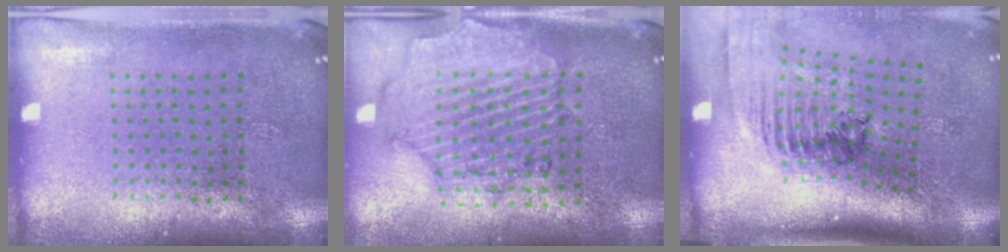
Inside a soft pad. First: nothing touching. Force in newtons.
{"total": 1.6, "press": 1.6, "slide": 0.3}
{"total": 2.4, "press": 1.7, "slide": 1.7}